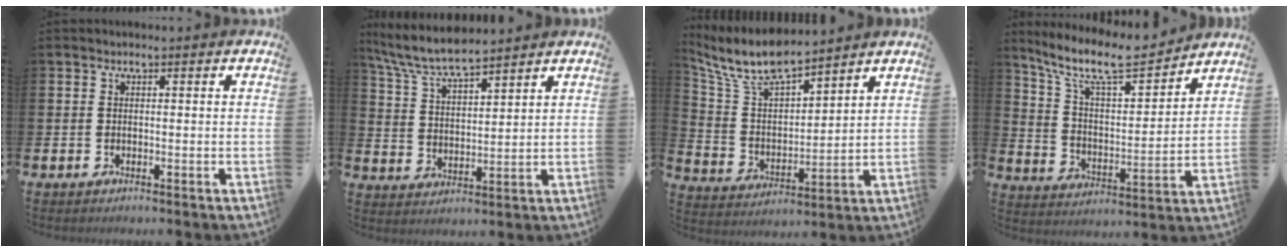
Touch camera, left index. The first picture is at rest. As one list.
[{"total": 7.0, "force": [6.6, 0.7, 2.4], "torque": [-0.075, -0.029, 0.119]}, {"total": 8.9, "force": [8.1, 1.6, 3.2], "torque": [-0.102, -0.040, 0.147]}, {"total": 10.5, "force": [9.1, 2.3, 4.7], "torque": [-0.122, -0.053, 0.158]}]